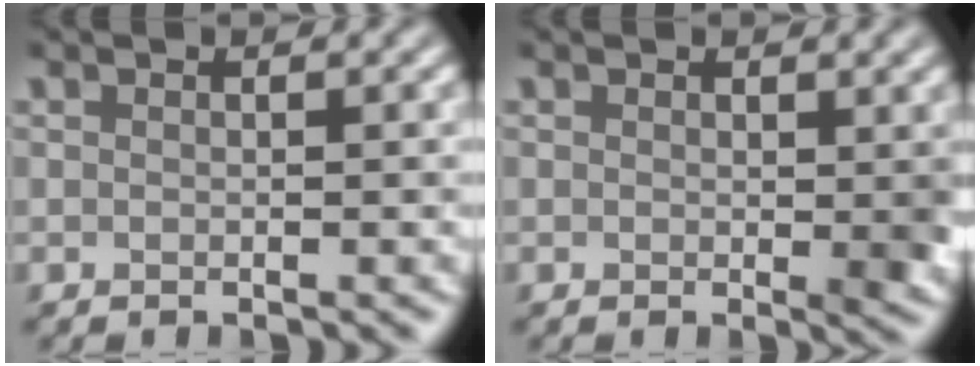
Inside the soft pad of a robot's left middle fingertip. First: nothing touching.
{"total": 1.8, "force": [0.4, 0.9, 1.5], "torque": [-0.017, -0.005, 0.009]}